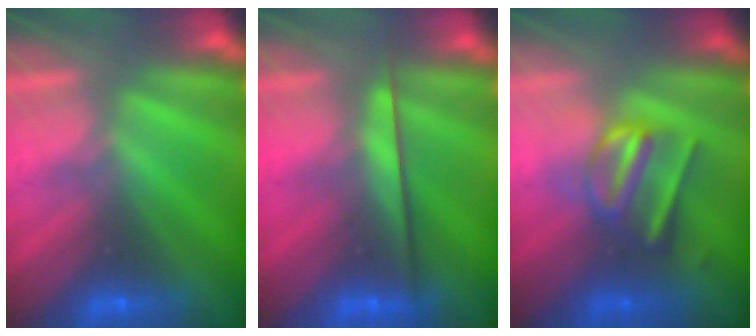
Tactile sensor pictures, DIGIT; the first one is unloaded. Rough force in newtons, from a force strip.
{"total": 2.4}
{"total": 3.0}